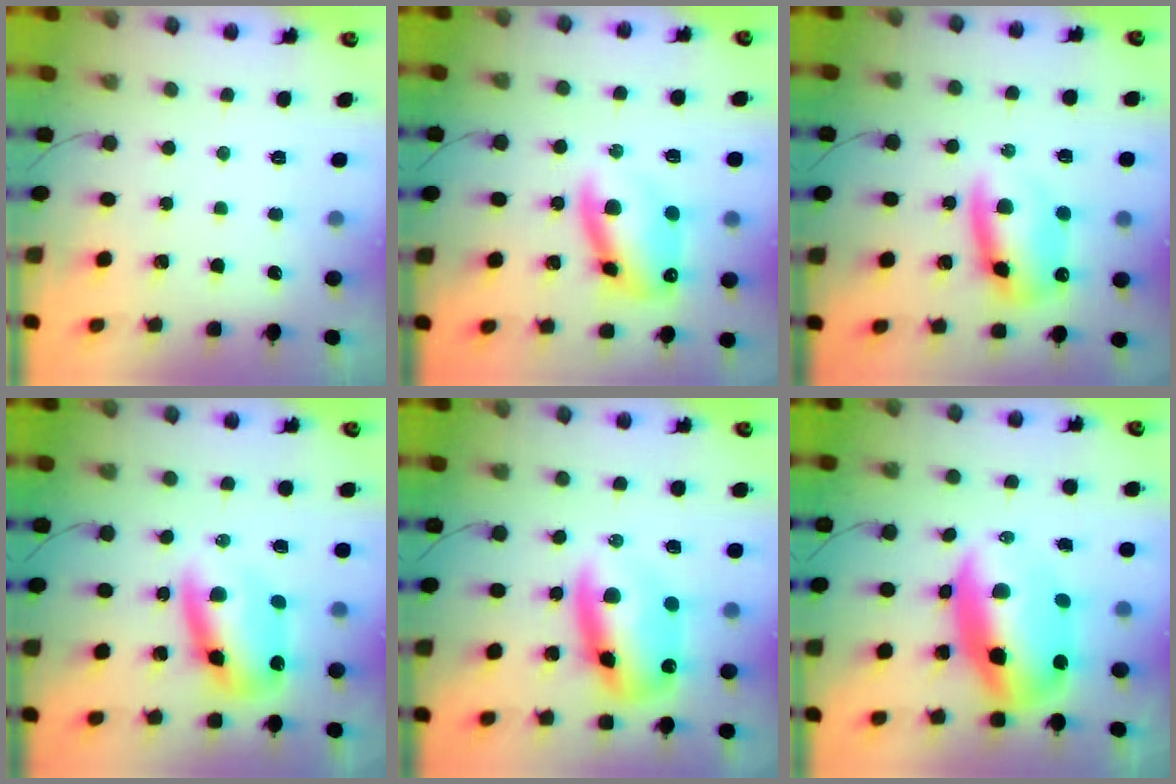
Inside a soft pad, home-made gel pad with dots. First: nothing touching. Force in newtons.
{"total": 12.6, "press": 12.4, "slide": 2.5}
{"total": 11.4, "press": 11.1, "slide": 2.4}
{"total": 8.5, "press": 8.4, "slide": 1.6}
{"total": 11.8, "press": 11.4, "slide": 2.9}
{"total": 14.4, "press": 14.1, "slide": 3.0}